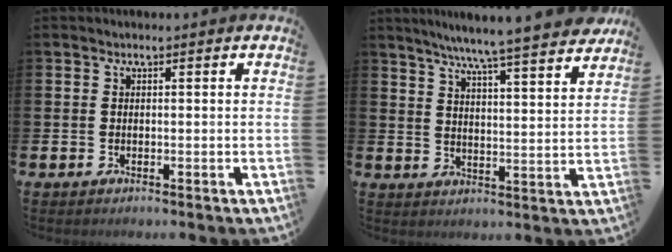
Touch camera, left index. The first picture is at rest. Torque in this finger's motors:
{"motor_torque": [0.41, -0.76, 1.06, 0.21]}